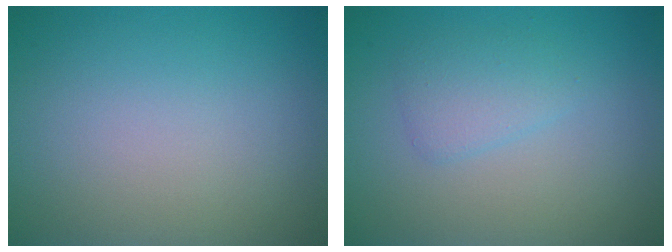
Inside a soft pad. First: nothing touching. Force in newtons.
{"total": 1.9, "press": 1.9, "slide": 0.1}